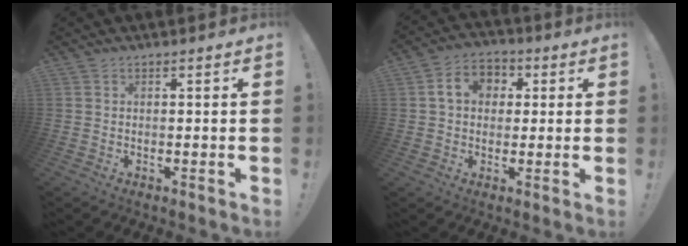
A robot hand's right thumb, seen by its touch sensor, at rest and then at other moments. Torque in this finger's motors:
{"motor_torque": [1.01, 1.44, 0.76, 0.07, 0.00]}